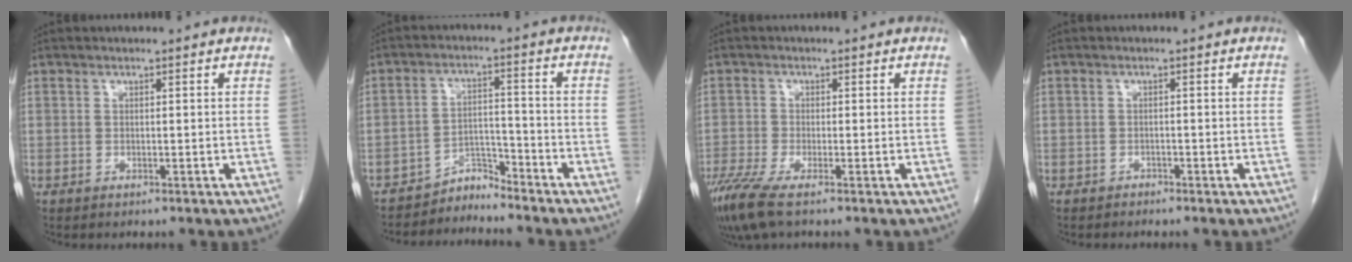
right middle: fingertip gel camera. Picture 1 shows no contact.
{"total": 3.9, "force": [-3.8, 0.2, -0.9], "torque": [0.026, 0.006, -0.063]}
{"total": 5.1, "force": [-3.6, 0.5, 3.6], "torque": [-0.079, -0.017, -0.072]}
{"total": 0.9, "force": [-0.8, 0.3, 0.0], "torque": [-0.005, 0.001, -0.017]}